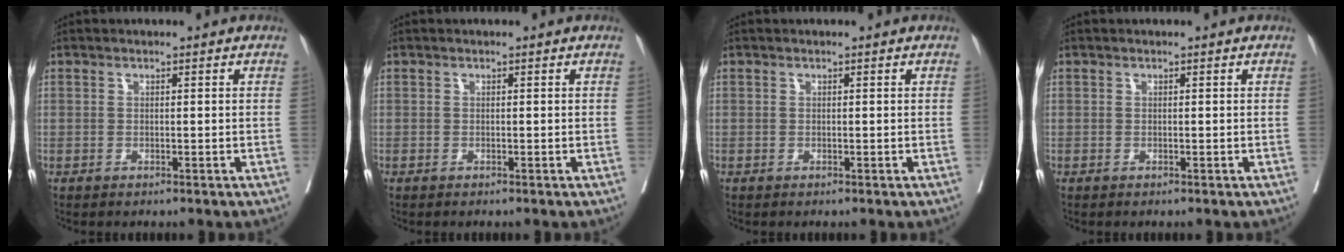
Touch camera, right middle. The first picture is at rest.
{"total": 0.0}
{"total": 0.0}
{"total": 0.0}